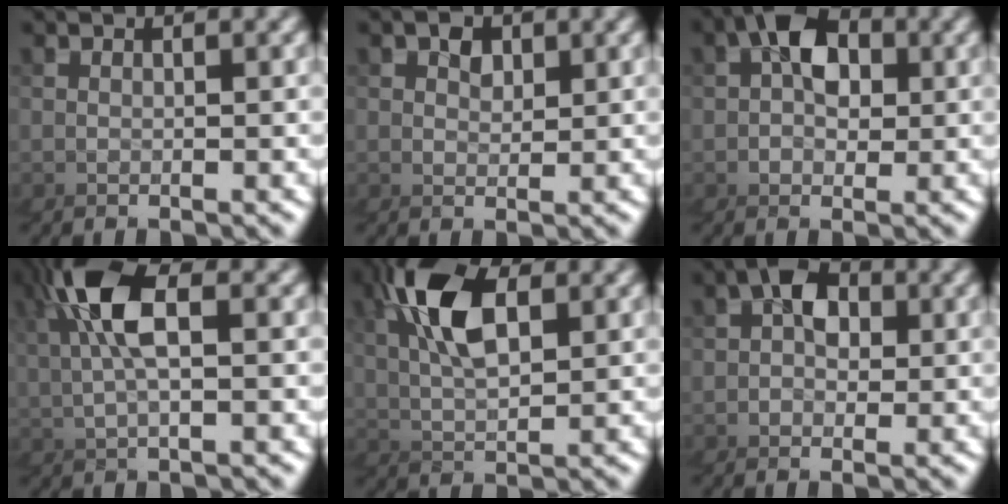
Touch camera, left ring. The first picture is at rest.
{"total": 2.1, "force": [1.6, 0.6, -1.3], "torque": [-0.006, -0.002, 0.019]}
{"total": 5.4, "force": [1.0, 4.6, 2.6], "torque": [-0.075, -0.011, 0.015]}
{"total": 4.7, "force": [1.1, 1.2, 4.4], "torque": [-0.127, 0.007, 0.015]}
{"total": 4.7, "force": [3.1, 1.5, 3.2], "torque": [-0.115, 0.020, 0.037]}
{"total": 5.0, "force": [0.7, 4.7, 1.7], "torque": [-0.060, -0.015, 0.010]}